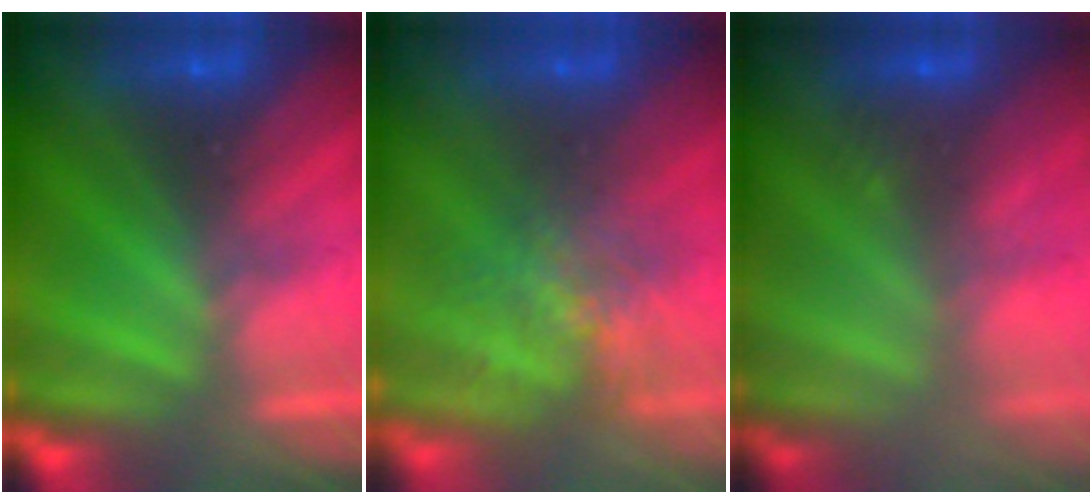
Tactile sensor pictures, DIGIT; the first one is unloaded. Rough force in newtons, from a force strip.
{"total": 8.3}
{"total": 3.2}